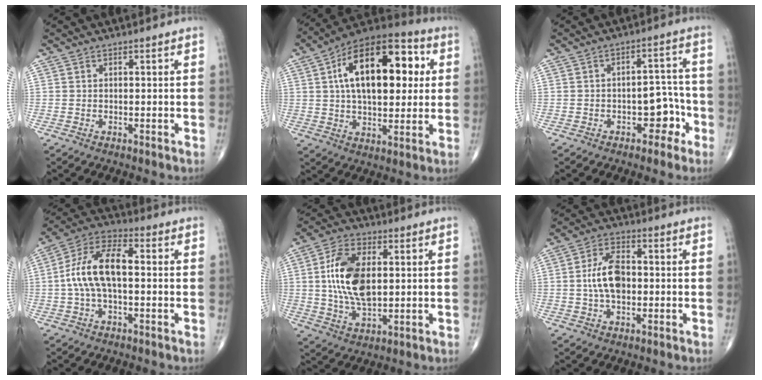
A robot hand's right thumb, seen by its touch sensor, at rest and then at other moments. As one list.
[{"total": 22.9, "force": [5.1, 11.8, 18.9], "torque": [-0.269, 0.015, 0.069]}, {"total": 6.8, "force": [-2.9, 4.2, 4.5], "torque": [-0.028, 0.041, -0.041]}, {"total": 12.5, "force": [0.0, 6.0, 10.9], "torque": [-0.219, 0.040, -0.007]}, {"total": 13.9, "force": [1.6, 7.5, 11.6], "torque": [-0.217, -0.001, 0.032]}, {"total": 8.8, "force": [-0.2, 5.1, 7.2], "torque": [-0.126, 0.014, -0.009]}]